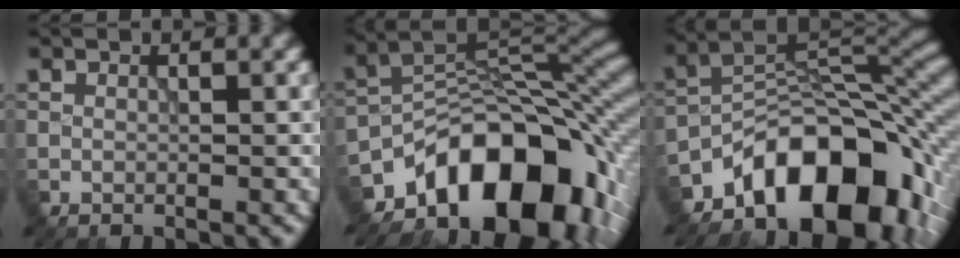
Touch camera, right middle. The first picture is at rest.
{"total": 14.2, "force": [-8.1, 7.8, 8.7], "torque": [-0.112, -0.001, -0.137]}
{"total": 12.3, "force": [-7.4, 6.1, 7.7], "torque": [-0.095, 0.004, -0.133]}